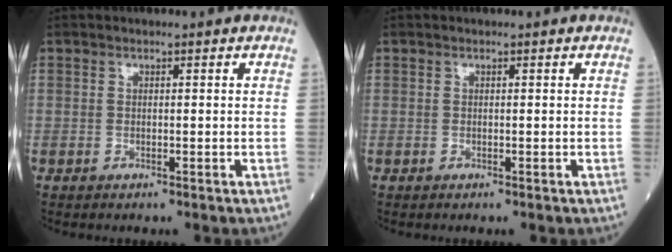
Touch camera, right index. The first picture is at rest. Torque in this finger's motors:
{"motor_torque": [0.02, -0.07, 0.07, 0.01]}